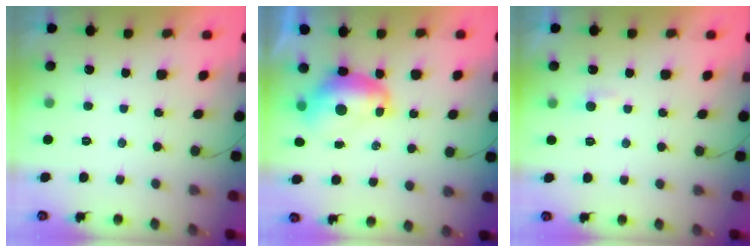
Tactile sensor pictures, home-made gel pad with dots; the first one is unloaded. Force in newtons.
{"total": 8.5, "press": 8.4, "slide": 0.9}
{"total": 2.7, "press": 2.7, "slide": 0.3}